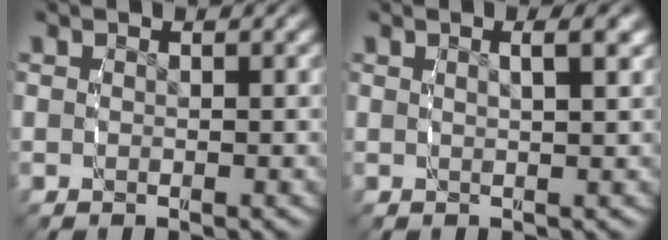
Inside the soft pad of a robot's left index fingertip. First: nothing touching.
{"total": 1.8, "force": [0.7, -0.3, 1.6], "torque": [-0.023, 0.003, 0.015]}